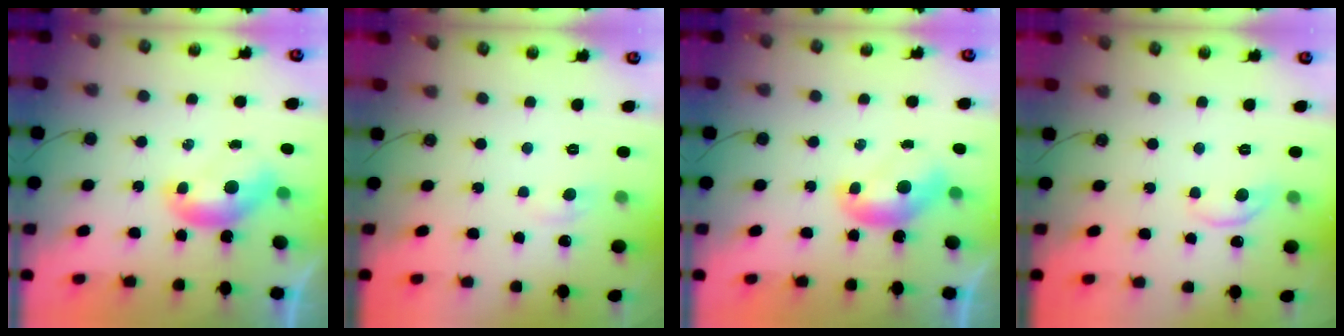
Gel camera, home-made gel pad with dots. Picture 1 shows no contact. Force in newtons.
{"total": 1.3, "press": 1.1, "slide": 0.6}
{"total": 0.0}
{"total": 3.0, "press": 2.9, "slide": 0.5}